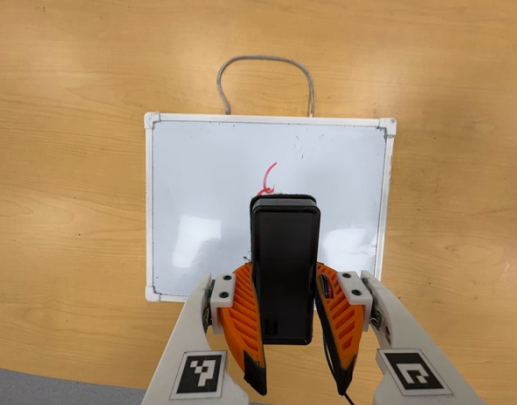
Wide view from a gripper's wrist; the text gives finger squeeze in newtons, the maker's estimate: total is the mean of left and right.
{"total": 9.5, "left": 7.3, "right": 11.8}